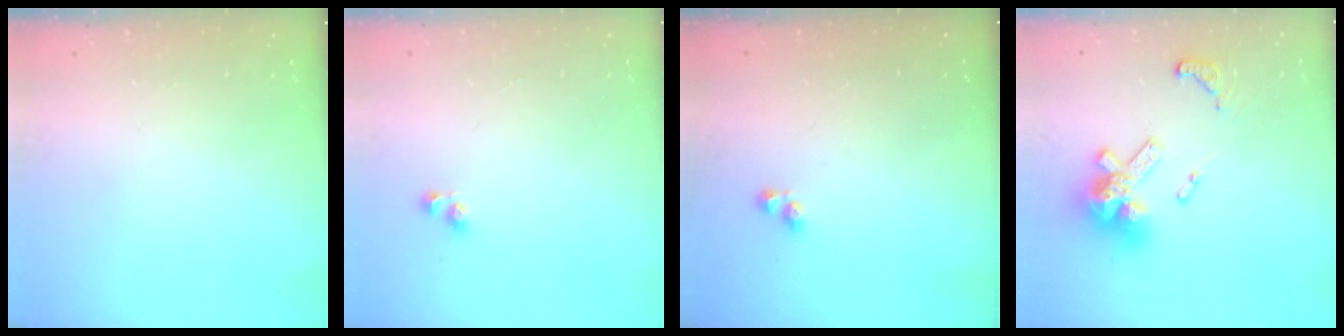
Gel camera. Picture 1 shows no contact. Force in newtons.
{"total": 4.7, "press": 4.2, "slide": 2.2}
{"total": 1.9, "press": 1.9, "slide": 0.4}
{"total": 16.9, "press": 16.7, "slide": 2.3}